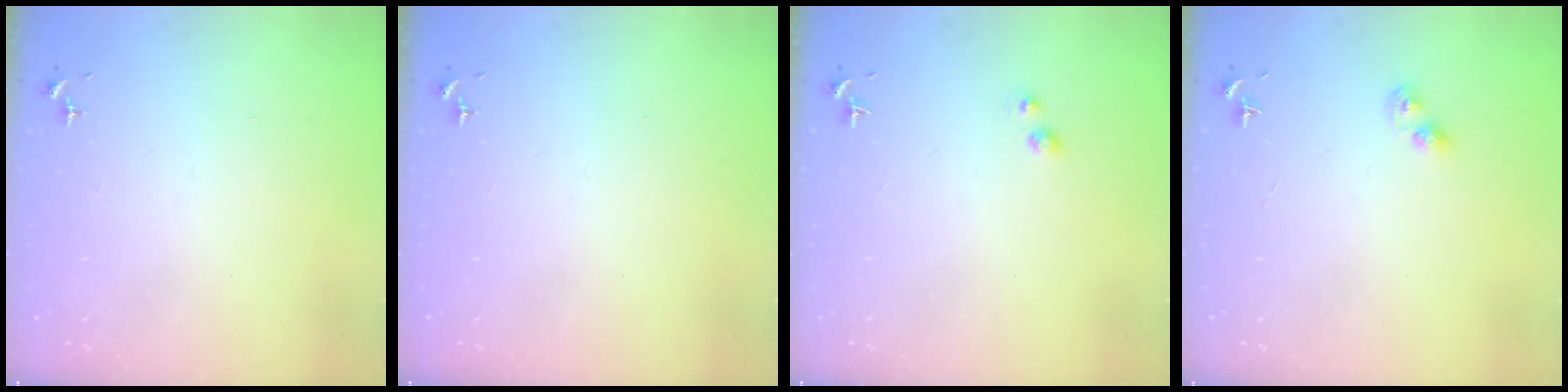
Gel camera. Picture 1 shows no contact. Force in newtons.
{"total": 0.0}
{"total": 2.9, "press": 2.9, "slide": 0.2}
{"total": 4.2, "press": 4.2, "slide": 0.4}